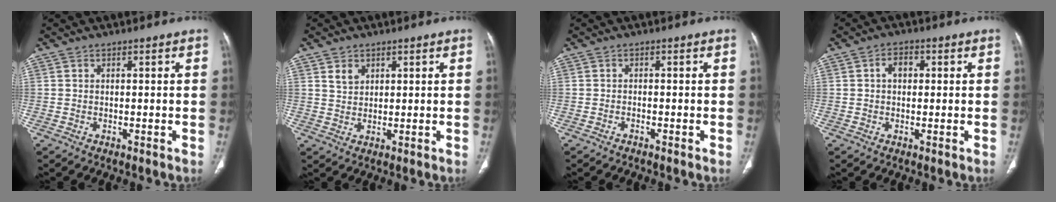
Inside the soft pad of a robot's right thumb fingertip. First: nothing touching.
{"total": 3.0, "force": [1.7, 2.2, 1.2], "torque": [-0.012, -0.013, 0.035]}
{"total": 0.6, "force": [-0.5, 0.1, 0.1], "torque": [-0.010, 0.006, -0.008]}
{"total": 2.7, "force": [0.4, 1.9, 1.9], "torque": [-0.026, 0.010, 0.002]}